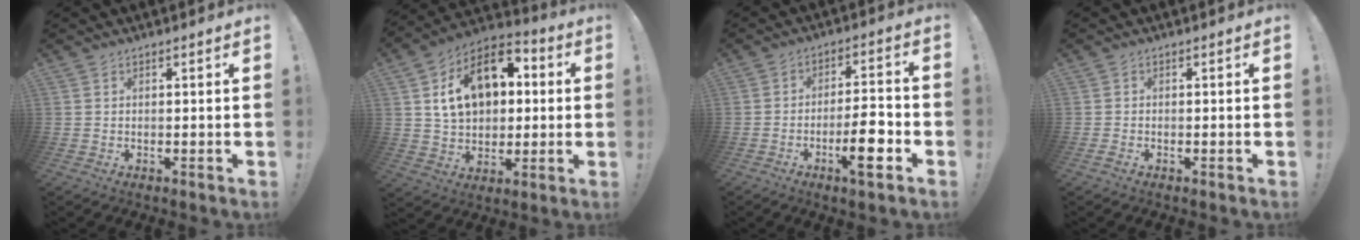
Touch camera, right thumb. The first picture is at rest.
{"total": 18.5, "force": [5.3, 12.9, 12.1], "torque": [-0.191, -0.003, 0.099]}
{"total": 10.8, "force": [-4.4, 2.7, 9.5], "torque": [-0.135, 0.016, -0.076]}
{"total": 0.8, "force": [-0.5, 0.5, 0.4], "torque": [-0.005, 0.004, -0.008]}